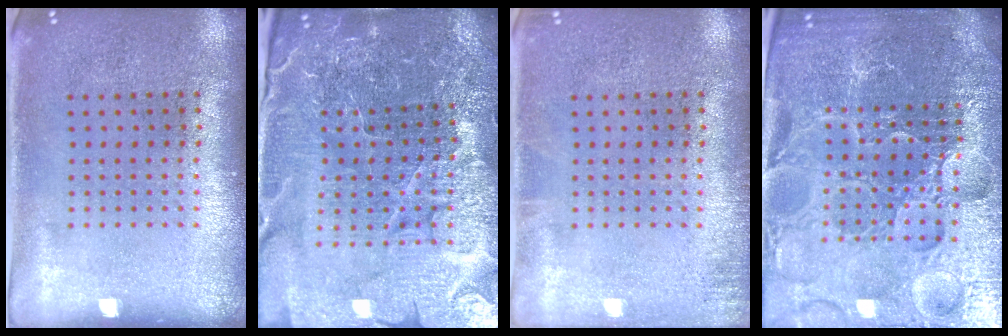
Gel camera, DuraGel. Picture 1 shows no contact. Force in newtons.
{"total": 5.5, "press": 5.2, "slide": 1.9}
{"total": 1.2, "press": 1.1, "slide": 0.2}
{"total": 6.0, "press": 5.4, "slide": 2.7}